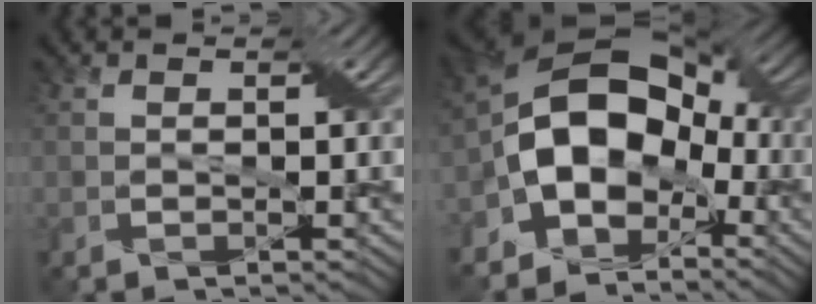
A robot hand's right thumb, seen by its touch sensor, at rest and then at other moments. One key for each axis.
{"total": 13.4, "fx": -3.9, "fy": 9.6, "fz": 8.5, "tx": -0.151, "ty": -0.002, "tz": -0.091}